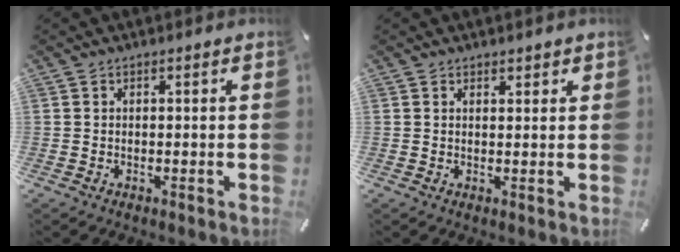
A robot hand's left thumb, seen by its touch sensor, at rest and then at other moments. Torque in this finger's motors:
{"motor_torque": [-0.16, -0.05, -0.11, 0.25, -0.02]}